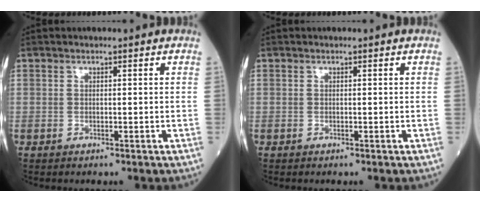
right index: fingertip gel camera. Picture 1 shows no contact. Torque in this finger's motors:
{"motor_torque": [0.01, 0.00, 0.00, 0.00]}